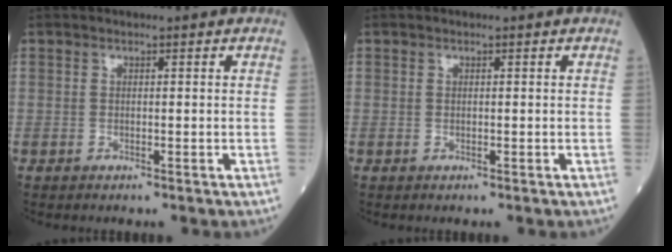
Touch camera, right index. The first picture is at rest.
{"total": 0.0}